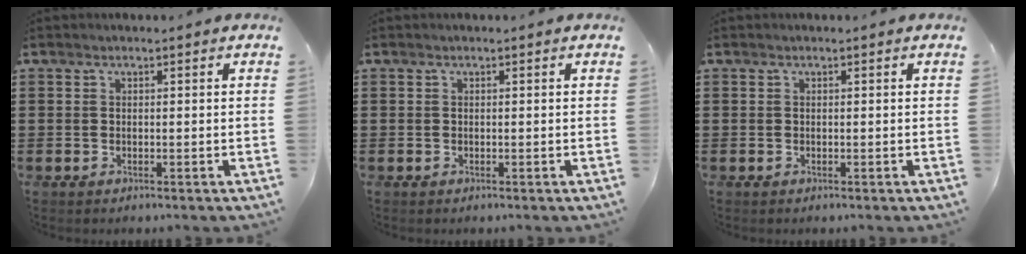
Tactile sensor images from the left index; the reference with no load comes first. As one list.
[{"total": 0.0}, {"total": 0.0}]